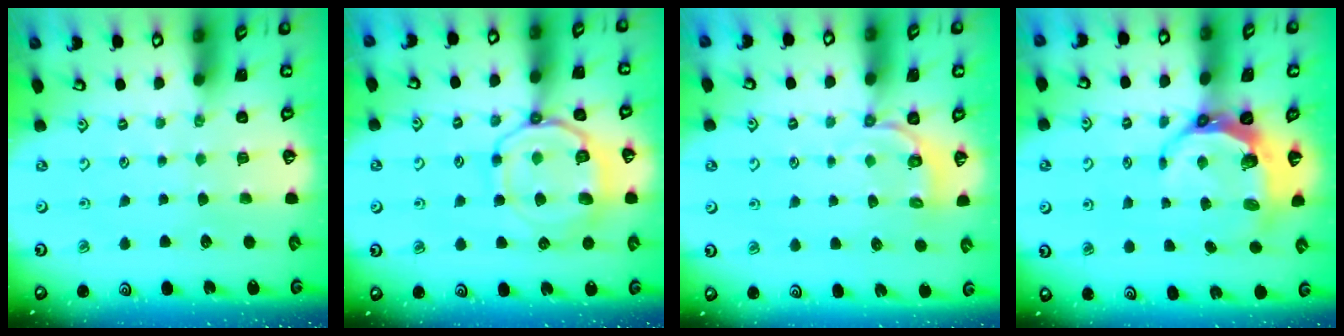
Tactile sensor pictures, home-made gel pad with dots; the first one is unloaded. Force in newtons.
{"total": 12.1, "press": 12.0, "slide": 0.9}
{"total": 3.8, "press": 2.8, "slide": 2.5}
{"total": 8.1, "press": 7.0, "slide": 4.1}